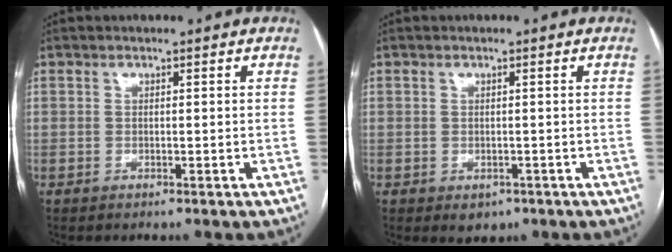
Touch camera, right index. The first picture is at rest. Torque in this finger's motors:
{"motor_torque": [-0.10, 0.05, -0.07, -0.05]}